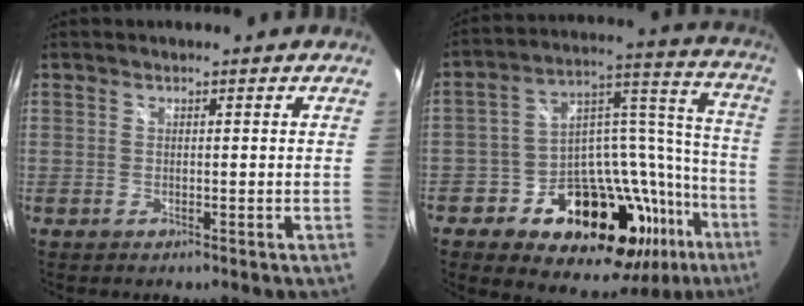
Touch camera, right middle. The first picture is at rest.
{"total": 27.0, "force": [-15.1, 16.4, 15.2], "torque": [-0.227, 0.055, -0.206]}